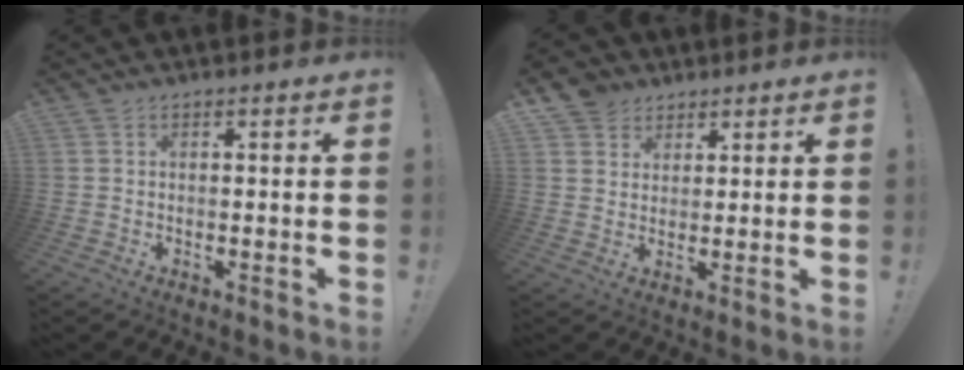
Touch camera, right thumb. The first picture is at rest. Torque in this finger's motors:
{"motor_torque": [0.18, 0.50, 0.18, 0.09, 0.03]}